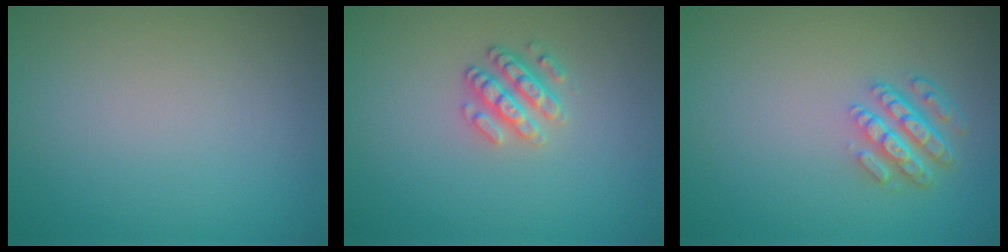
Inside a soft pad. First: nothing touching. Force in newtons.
{"total": 2.5, "press": 2.3, "slide": 0.9}
{"total": 4.2, "press": 3.2, "slide": 2.8}